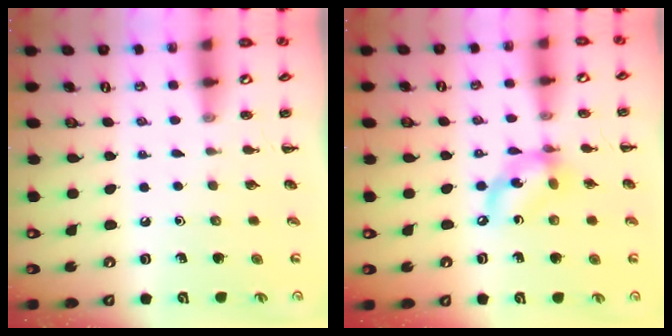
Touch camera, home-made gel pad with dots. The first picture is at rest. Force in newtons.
{"total": 11.0, "press": 10.8, "slide": 2.4}